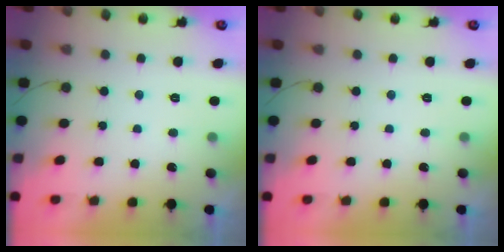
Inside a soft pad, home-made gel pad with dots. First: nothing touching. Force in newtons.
{"total": 0.0}